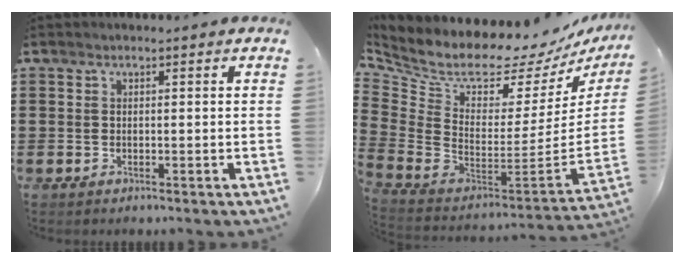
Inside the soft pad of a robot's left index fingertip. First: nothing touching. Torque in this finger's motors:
{"motor_torque": [2.14, 0.00, 0.24, 0.21]}